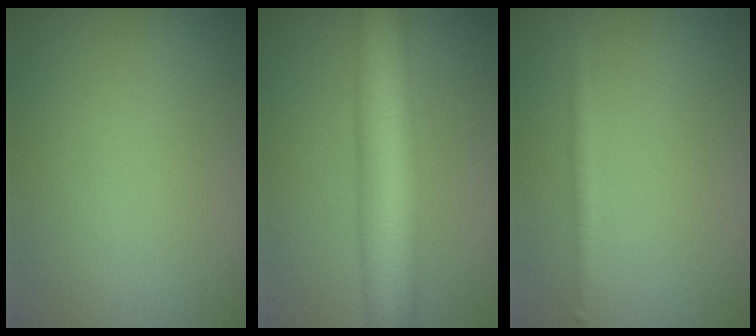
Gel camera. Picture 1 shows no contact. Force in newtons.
{"total": 9.9, "press": 9.9, "slide": 0.1}
{"total": 1.1, "press": 1.1, "slide": 0.0}